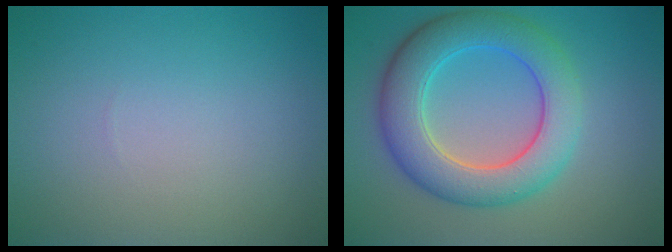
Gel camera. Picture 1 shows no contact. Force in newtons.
{"total": 7.3, "press": 7.3, "slide": 0.3}